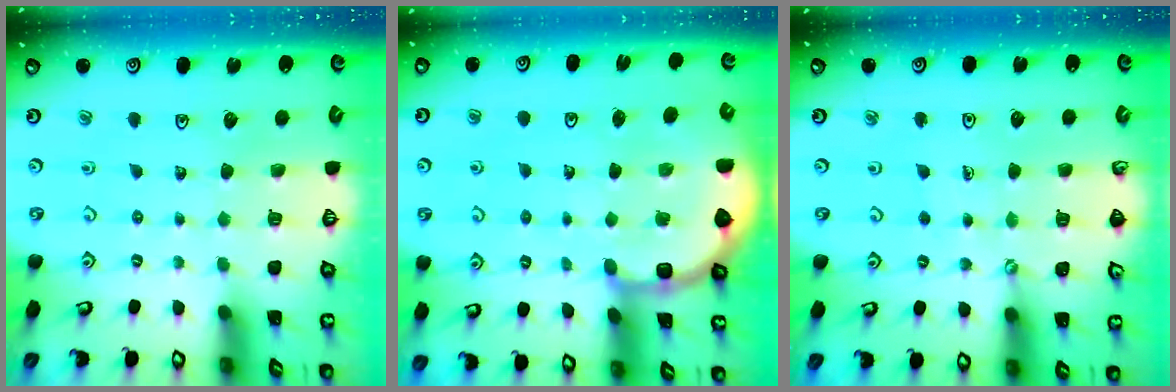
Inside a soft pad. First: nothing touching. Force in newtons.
{"total": 6.4, "press": 6.2, "slide": 1.7}
{"total": 1.4, "press": 1.3, "slide": 0.1}